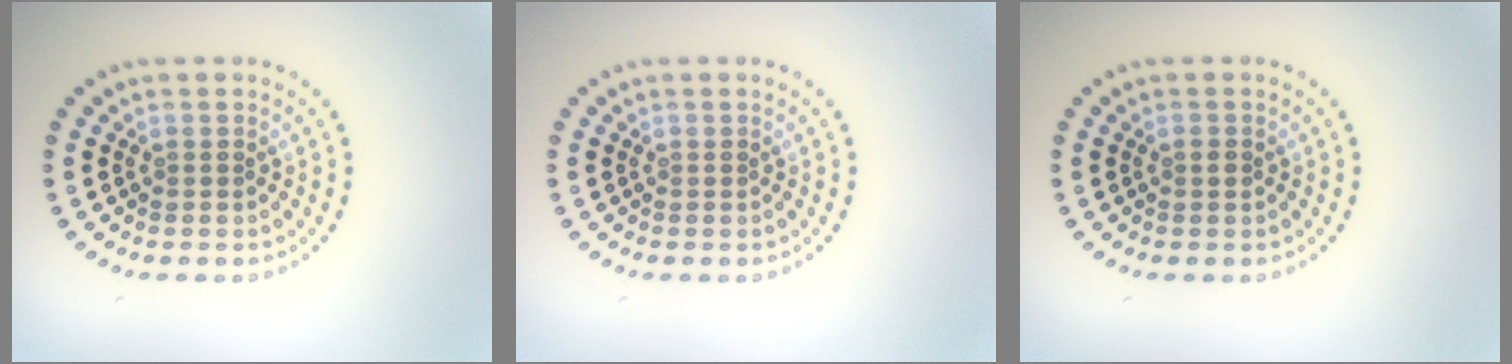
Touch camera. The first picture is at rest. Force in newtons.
{"total": 0.0}
{"total": 0.8, "press": 0.8, "slide": 0.1}